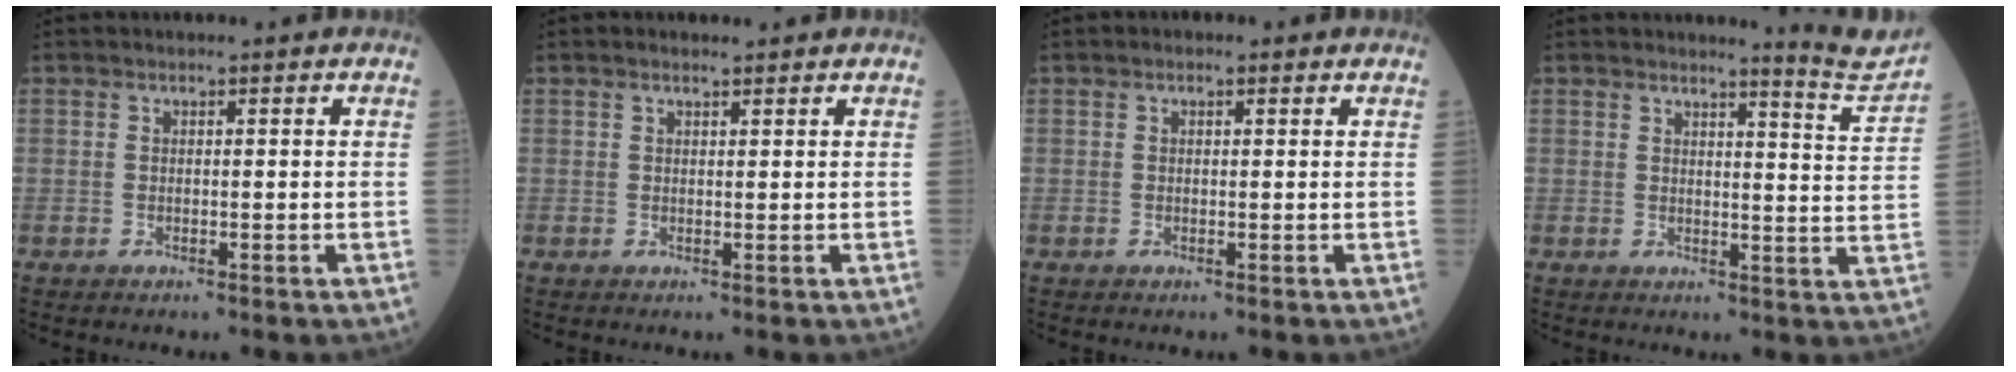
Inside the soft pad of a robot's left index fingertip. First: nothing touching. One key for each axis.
{"total": 0.9, "fx": 0.8, "fy": 0.2, "fz": 0.4, "tx": -0.011, "ty": 0.004, "tz": 0.013}
{"total": 0.6, "fx": 0.3, "fy": 0.4, "fz": 0.4, "tx": -0.008, "ty": 0.003, "tz": 0.000}
{"total": 6.1, "fx": 5.8, "fy": -2.0, "fz": 0.1, "tx": -0.024, "ty": -0.069, "tz": 0.065}